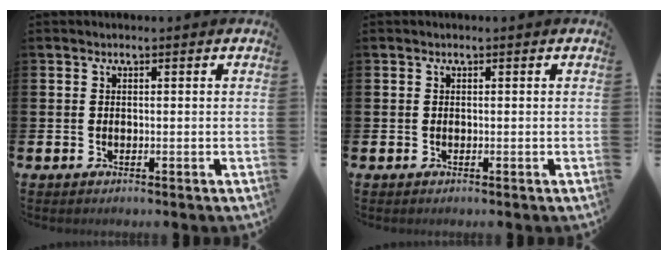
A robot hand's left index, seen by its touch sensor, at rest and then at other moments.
{"total": 0.0}